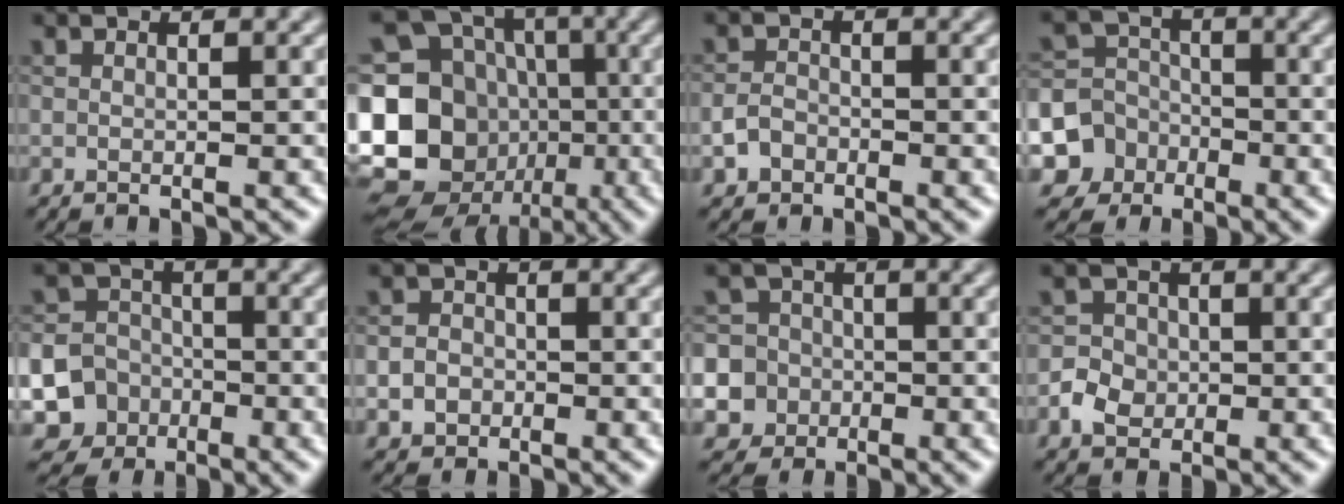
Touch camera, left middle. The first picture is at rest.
{"total": 18.1, "force": [-3.6, 16.1, 7.4], "torque": [-0.192, 0.007, -0.084]}
{"total": 1.8, "force": [-1.0, 1.3, 0.7], "torque": [-0.009, 0.004, -0.024]}
{"total": 7.2, "force": [-3.1, 6.4, 1.2], "torque": [-0.014, -0.002, -0.075]}
{"total": 11.4, "force": [-4.7, 10.2, 2.0], "torque": [-0.054, -0.025, -0.099]}
{"total": 2.2, "force": [-0.6, 2.0, 0.8], "torque": [0.005, -0.002, -0.018]}
{"total": 10.9, "force": [-3.4, 10.1, 2.3], "torque": [-0.070, 0.000, -0.089]}
{"total": 2.7, "force": [-0.7, 2.4, 1.0], "torque": [-0.010, -0.001, -0.017]}